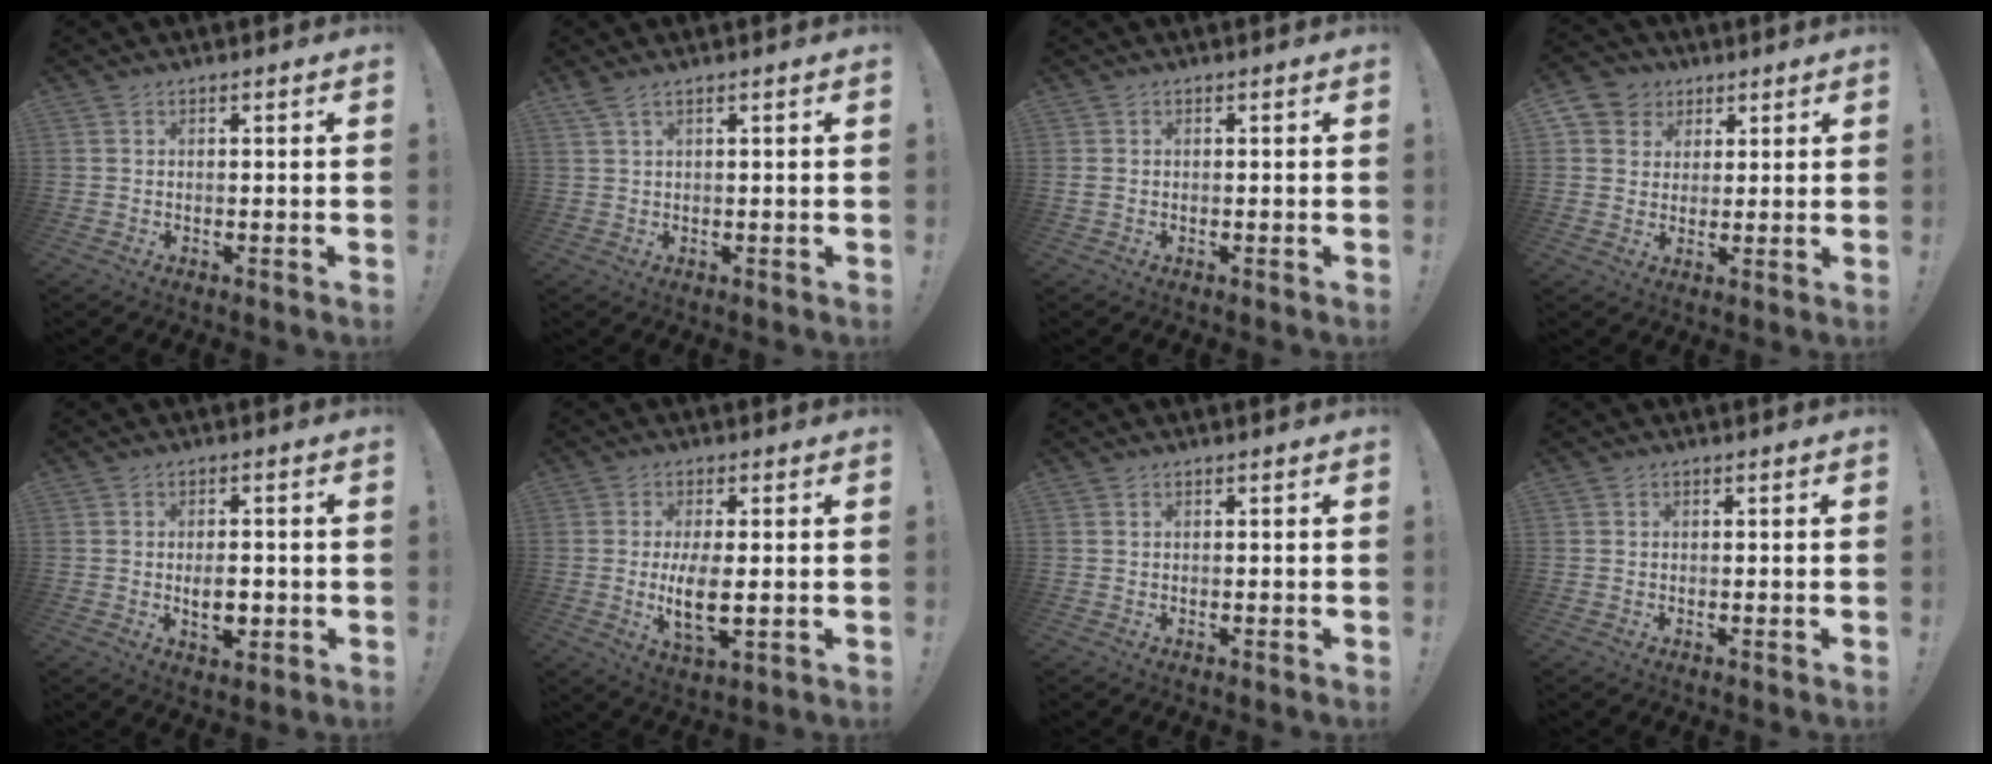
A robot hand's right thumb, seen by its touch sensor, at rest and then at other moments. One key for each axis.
{"total": 2.6, "fx": 1.7, "fy": 0.3, "fz": 2.0, "tx": -0.041, "ty": -0.008, "tz": 0.031}
{"total": 0.7, "fx": 0.1, "fy": 0.5, "fz": 0.5, "tx": -0.018, "ty": 0.006, "tz": 0.003}
{"total": 7.0, "fx": 2.6, "fy": 6.3, "fz": 1.3, "tx": -0.024, "ty": -0.009, "tz": 0.056}
{"total": 6.0, "fx": -1.0, "fy": 3.4, "fz": 4.9, "tx": -0.066, "ty": 0.000, "tz": -0.018}
{"total": 8.6, "fx": -0.3, "fy": 3.1, "fz": 8.1, "tx": -0.149, "ty": -0.024, "tz": -0.008}
{"total": 0.0}
{"total": 0.0}